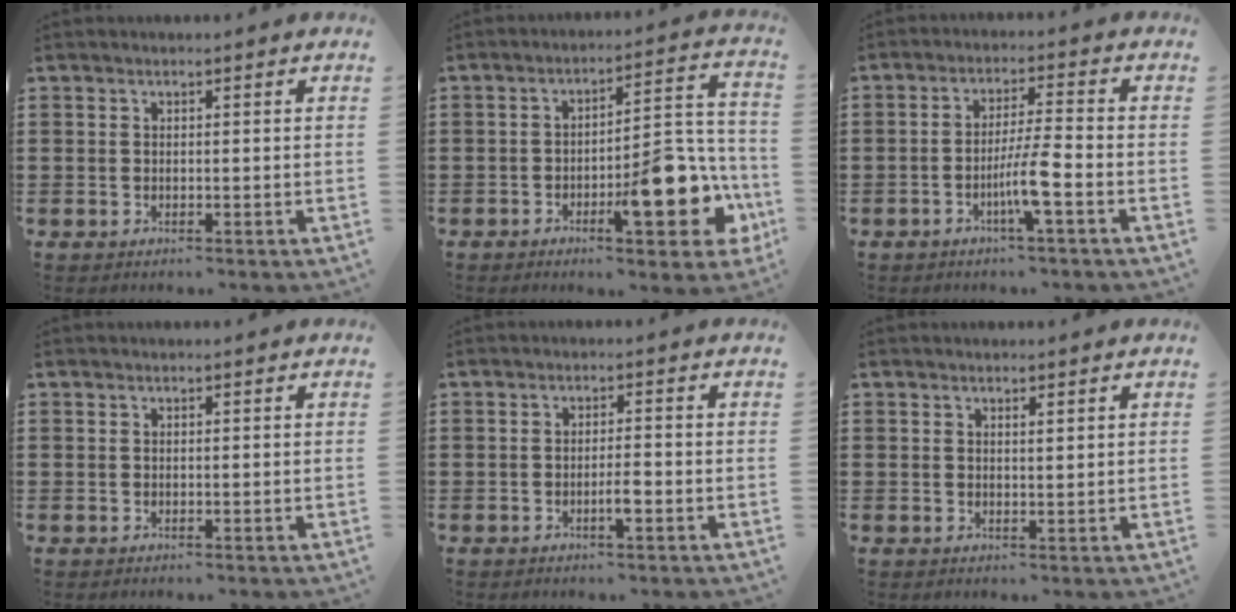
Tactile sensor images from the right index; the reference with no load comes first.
{"total": 12.6, "force": [-5.2, 4.3, 10.7], "torque": [-0.131, 0.004, -0.086]}
{"total": 5.6, "force": [-2.3, 0.0, 5.1], "torque": [-0.100, -0.009, -0.046]}
{"total": 0.0}
{"total": 2.4, "force": [-1.0, 0.4, 2.1], "torque": [-0.039, 0.004, -0.018]}
{"total": 0.8, "force": [0.7, 0.1, 0.5], "torque": [-0.010, 0.000, 0.013]}